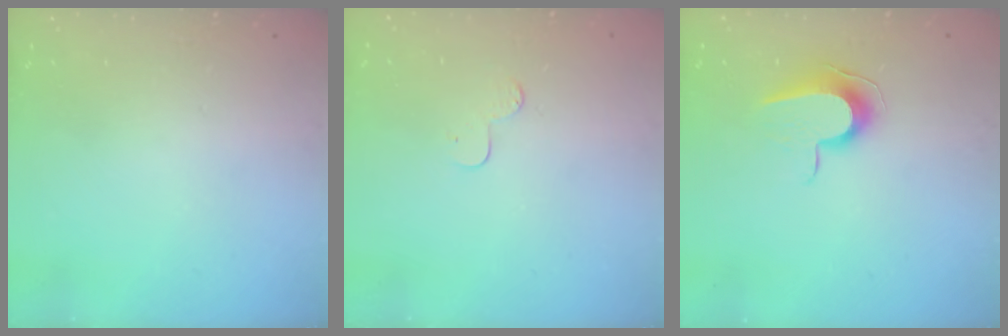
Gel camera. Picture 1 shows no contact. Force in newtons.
{"total": 3.7, "press": 3.7, "slide": 0.2}
{"total": 9.4, "press": 9.4, "slide": 0.5}